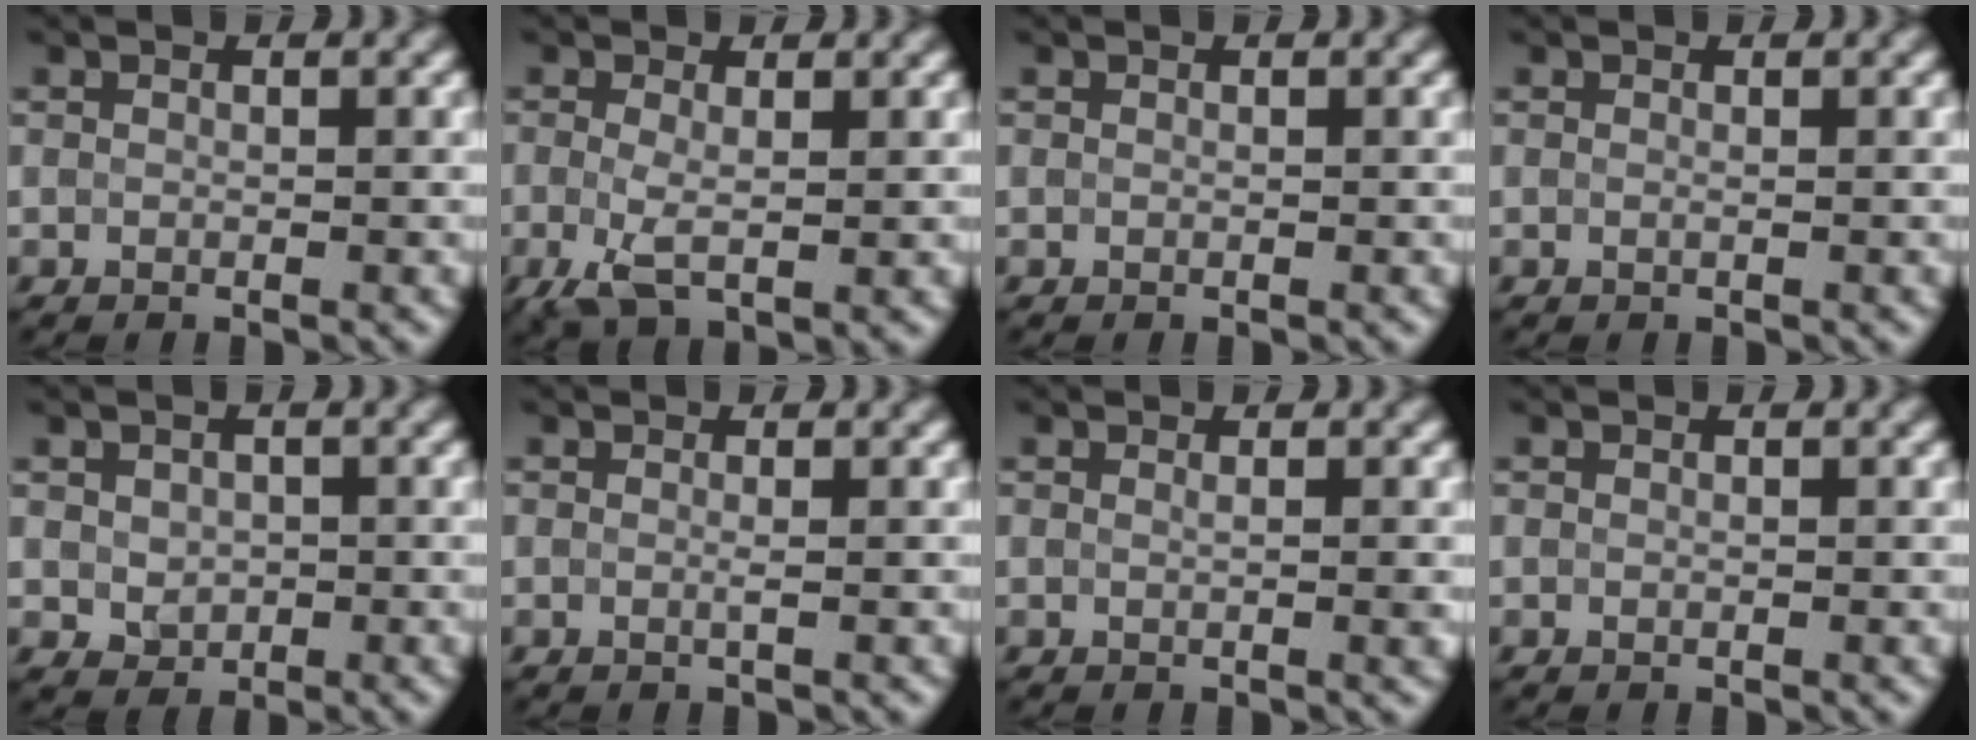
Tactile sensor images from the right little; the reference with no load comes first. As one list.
[{"total": 2.5, "force": [-0.7, 0.9, 2.2], "torque": [-0.062, -0.005, -0.013]}, {"total": 0.0}, {"total": 0.0}, {"total": 2.0, "force": [-0.4, 1.9, 0.5], "torque": [-0.016, -0.003, -0.002]}, {"total": 0.0}, {"total": 1.0, "force": [0.3, 0.4, 0.8], "torque": [-0.004, 0.005, -0.006]}, {"total": 0.0}]